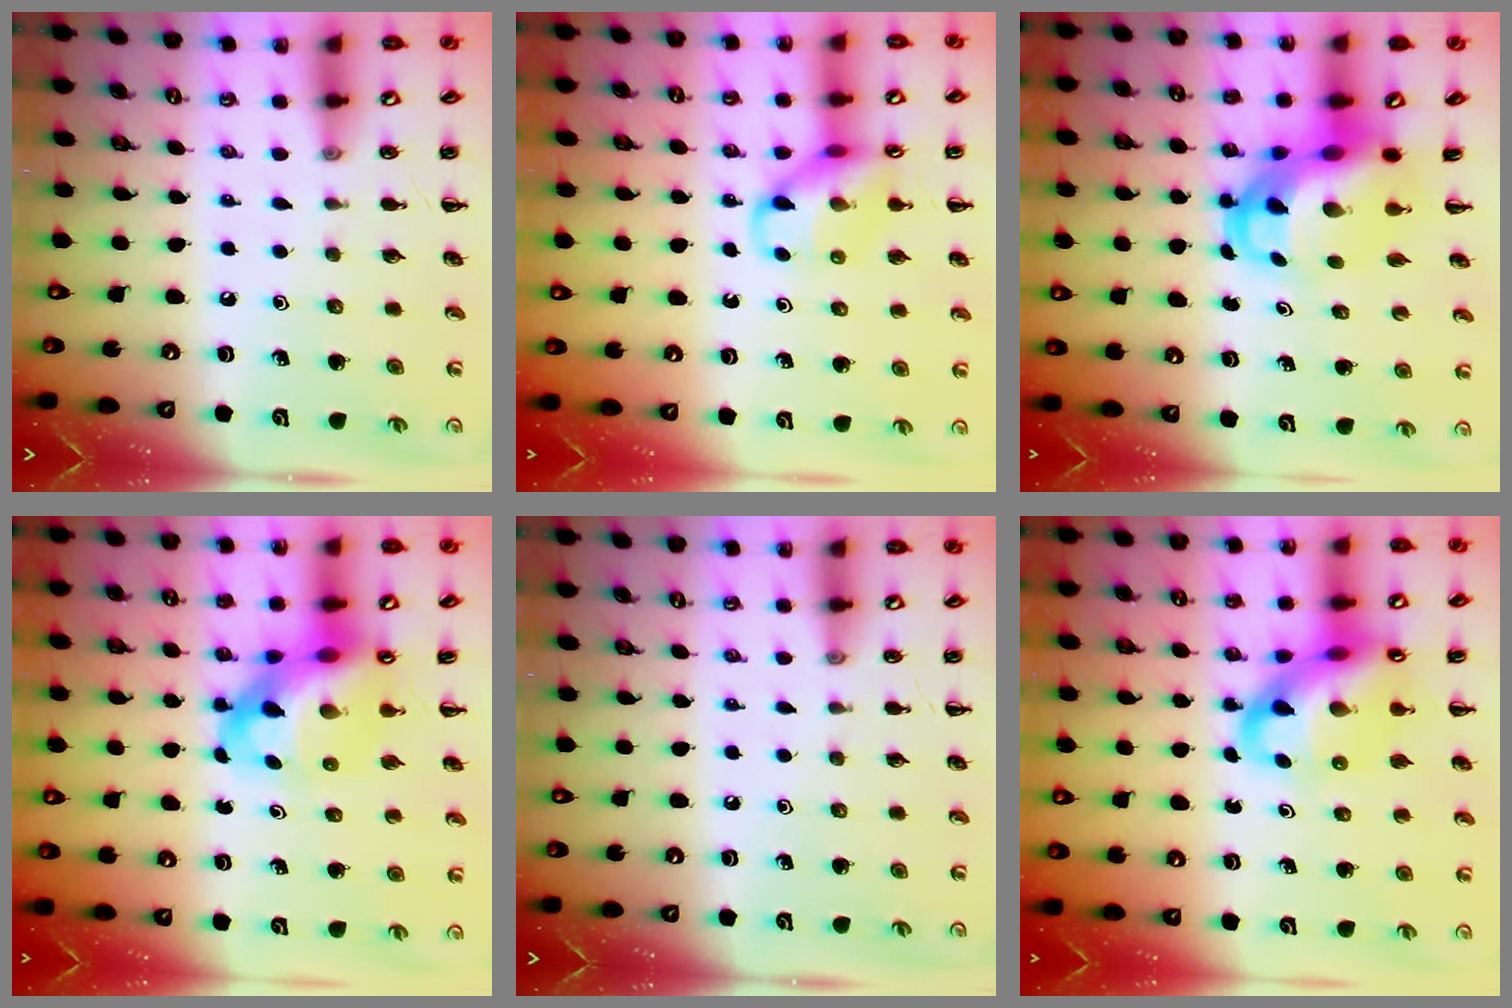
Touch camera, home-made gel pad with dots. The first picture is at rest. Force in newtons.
{"total": 12.0, "press": 11.9, "slide": 1.8}
{"total": 8.6, "press": 8.3, "slide": 2.3}
{"total": 11.8, "press": 11.3, "slide": 3.2}
{"total": 0.0}
{"total": 15.2, "press": 14.7, "slide": 3.9}